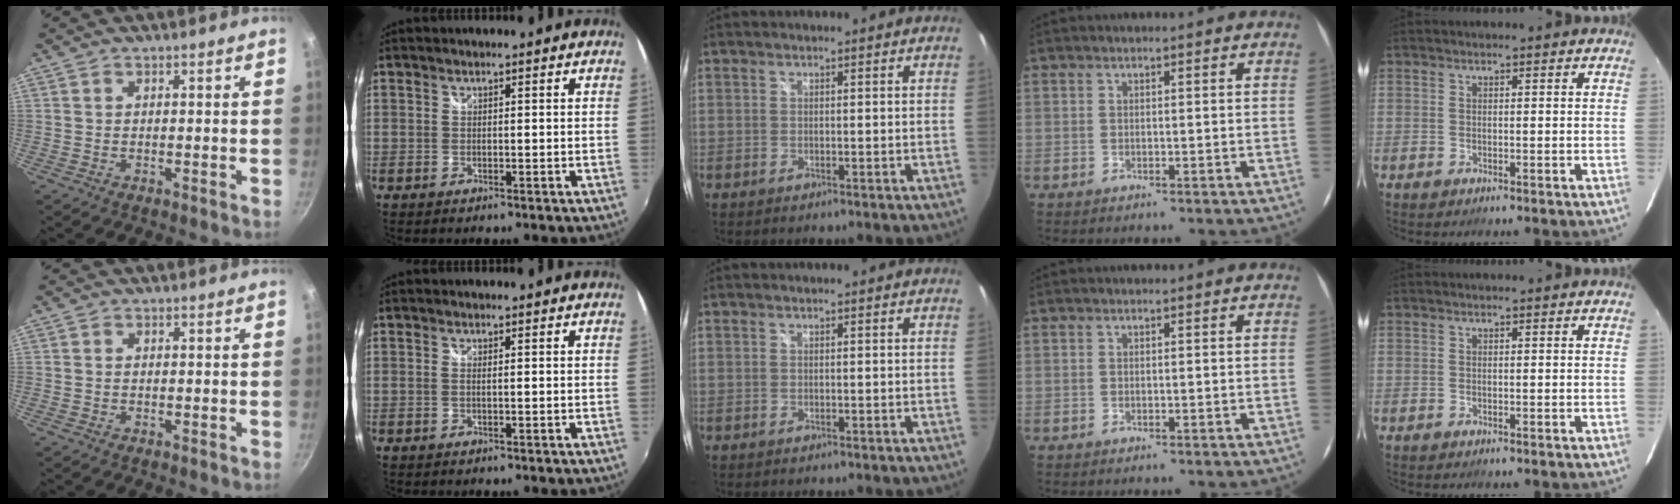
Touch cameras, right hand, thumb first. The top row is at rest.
{"thumb": {"total": 0.7, "force": [-0.1, 0.6, 0.4], "torque": [-0.007, 0.004, -0.002]}, "index": {"total": 0.7, "force": [-0.1, -0.1, 0.7], "torque": [-0.014, 0.000, -0.003]}}